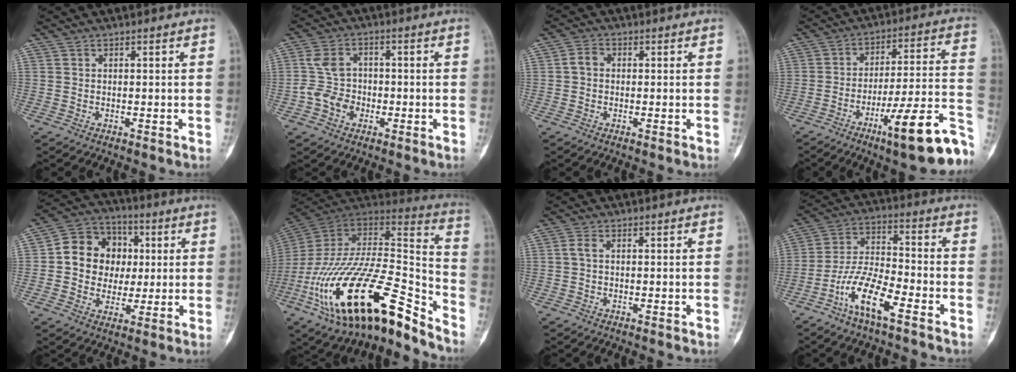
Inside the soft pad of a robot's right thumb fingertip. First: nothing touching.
{"total": 6.8, "force": [-1.7, 5.6, 3.4], "torque": [-0.043, 0.020, -0.036]}
{"total": 2.6, "force": [-0.1, 2.1, 1.5], "torque": [-0.021, 0.010, -0.009]}
{"total": 20.0, "force": [-10.6, 4.2, 16.5], "torque": [-0.195, 0.073, -0.155]}
{"total": 13.4, "force": [1.3, 11.7, 6.5], "torque": [-0.062, 0.019, 0.018]}
{"total": 30.5, "force": [-18.1, 9.9, 22.5], "torque": [-0.387, 0.068, -0.307]}
{"total": 1.6, "force": [0.0, 0.8, 1.4], "torque": [-0.031, 0.000, -0.004]}
{"total": 11.5, "force": [-6.7, 3.3, 8.8], "torque": [-0.182, 0.046, -0.131]}